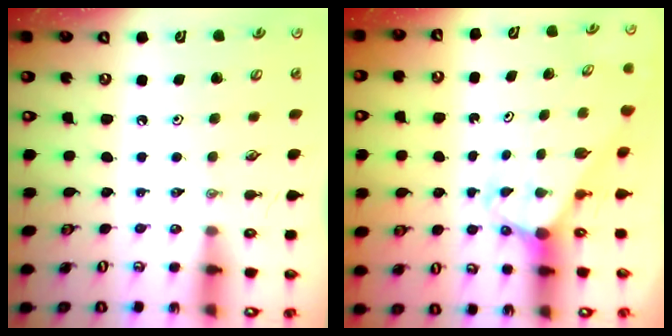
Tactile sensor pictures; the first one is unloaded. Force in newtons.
{"total": 2.9, "press": 2.9, "slide": 0.2}